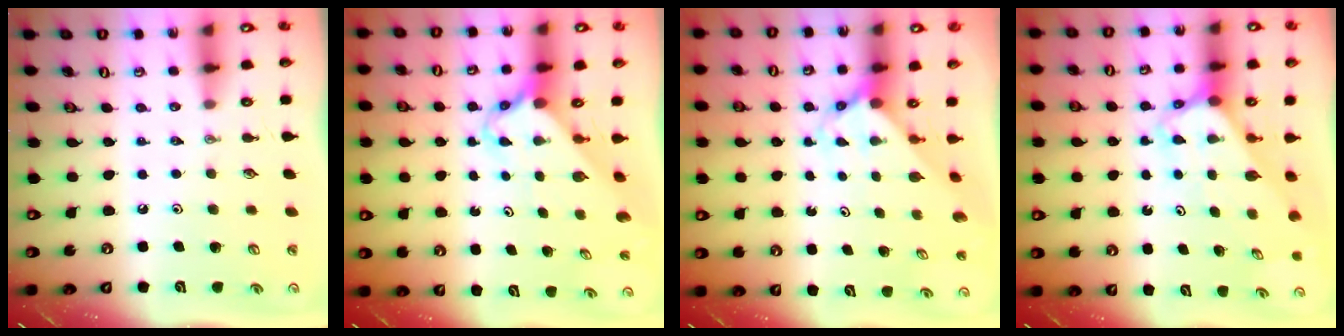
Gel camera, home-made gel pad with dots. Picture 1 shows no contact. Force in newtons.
{"total": 2.6, "press": 2.6, "slide": 0.3}
{"total": 3.3, "press": 3.3, "slide": 0.3}
{"total": 2.7, "press": 2.7, "slide": 0.1}